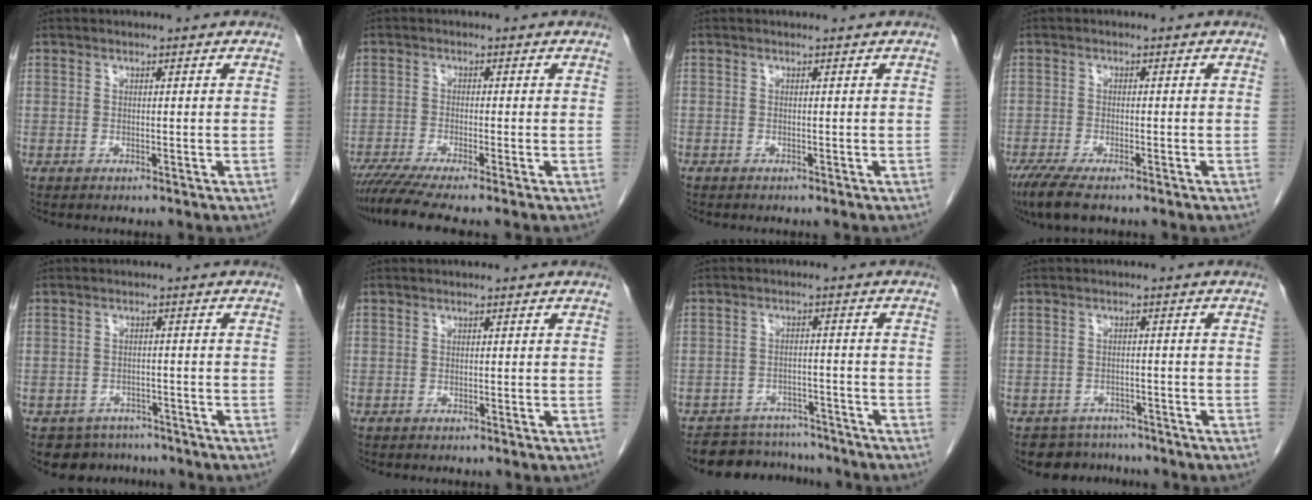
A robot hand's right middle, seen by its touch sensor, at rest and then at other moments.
{"total": 6.1, "force": [-4.9, -0.6, 3.5], "torque": [-0.055, -0.015, -0.084]}
{"total": 0.0}
{"total": 5.8, "force": [-4.2, 1.1, 3.8], "torque": [-0.070, -0.016, -0.070]}
{"total": 5.2, "force": [-4.4, 2.8, -0.5], "torque": [0.016, 0.013, -0.062]}
{"total": 0.0}
{"total": 8.6, "force": [-8.0, 3.0, 0.3], "torque": [0.010, 0.012, -0.111]}
{"total": 5.0, "force": [-4.2, 2.5, -0.6], "torque": [0.018, 0.012, -0.063]}